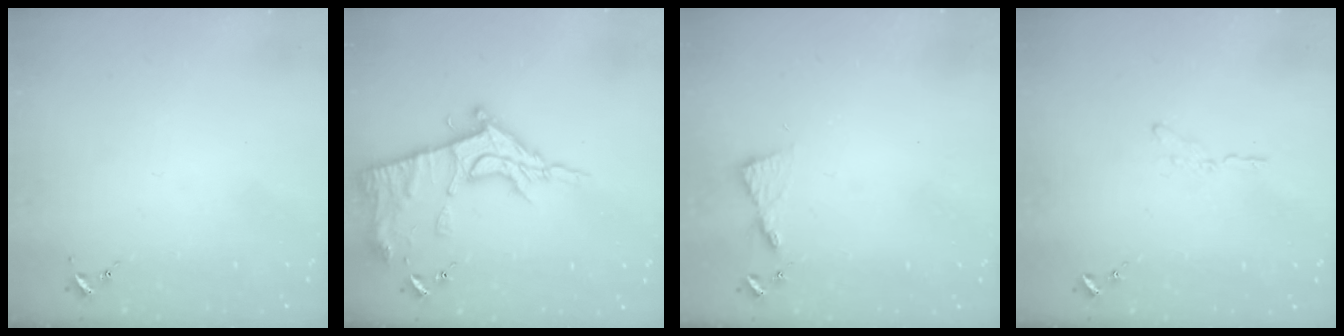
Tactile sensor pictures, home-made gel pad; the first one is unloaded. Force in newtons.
{"total": 14.2, "press": 14.2, "slide": 1.1}
{"total": 5.3, "press": 5.3, "slide": 0.5}
{"total": 3.7, "press": 3.7, "slide": 0.3}